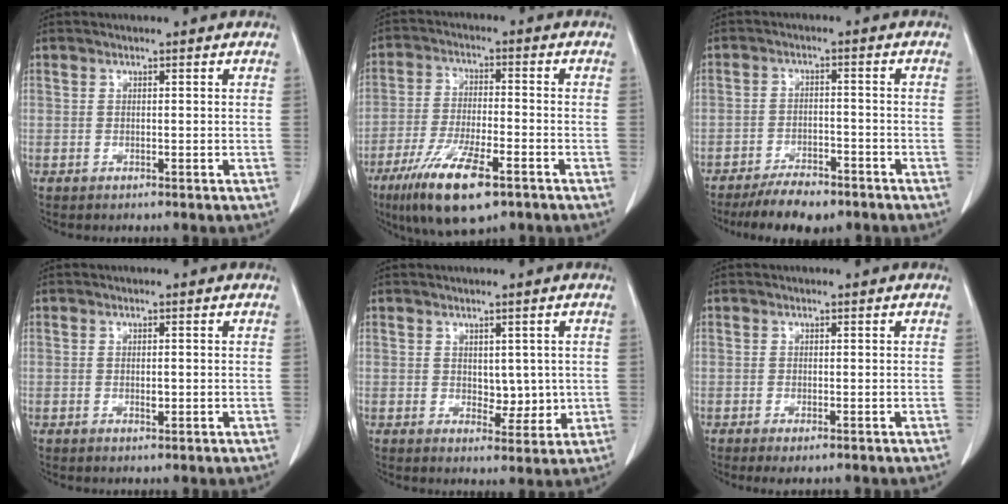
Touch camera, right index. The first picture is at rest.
{"total": 12.4, "force": [-7.4, 2.9, 9.6], "torque": [-0.182, -0.022, -0.123]}
{"total": 7.9, "force": [-6.4, 2.5, 3.9], "torque": [-0.061, -0.009, -0.104]}
{"total": 1.2, "force": [-0.2, 0.4, 1.1], "torque": [-0.021, -0.002, -0.001]}
{"total": 3.9, "force": [0.3, 2.4, 3.1], "torque": [-0.035, -0.008, 0.013]}
{"total": 2.0, "force": [-1.3, 0.5, 1.4], "torque": [-0.019, -0.005, -0.017]}